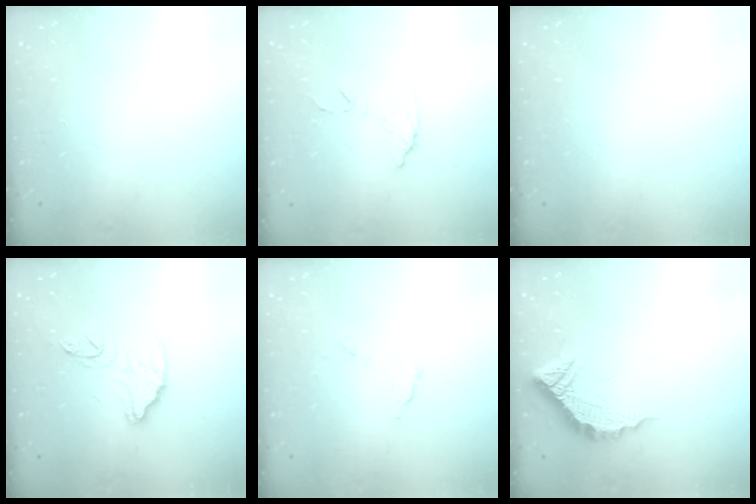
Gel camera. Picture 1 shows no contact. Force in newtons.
{"total": 8.1, "press": 8.1, "slide": 0.3}
{"total": 0.0}
{"total": 13.5, "press": 13.5, "slide": 1.1}
{"total": 6.1, "press": 6.1, "slide": 0.3}
{"total": 12.2, "press": 12.1, "slide": 0.9}